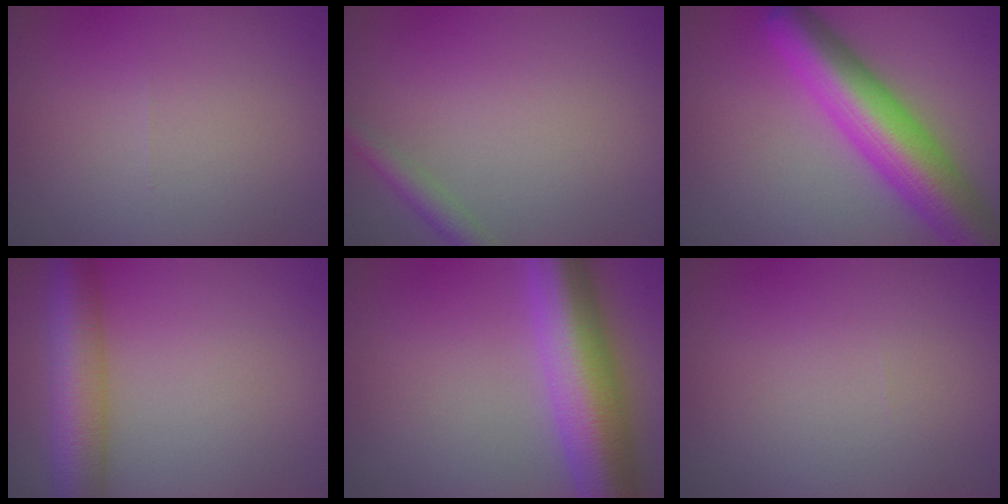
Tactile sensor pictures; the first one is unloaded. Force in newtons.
{"total": 1.8, "press": 1.8, "slide": 0.1}
{"total": 9.3, "press": 9.3, "slide": 0.4}
{"total": 7.0, "press": 6.9, "slide": 0.4}
{"total": 10.1, "press": 10.1, "slide": 0.3}
{"total": 0.0}